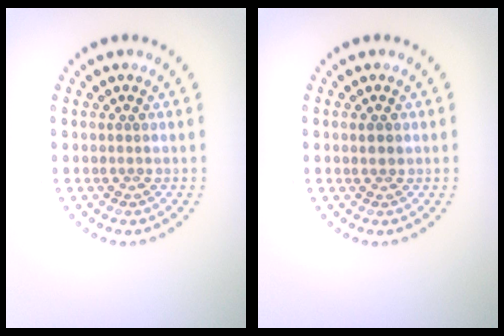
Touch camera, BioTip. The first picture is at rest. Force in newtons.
{"total": 0.8, "press": 0.8, "slide": 0.2}